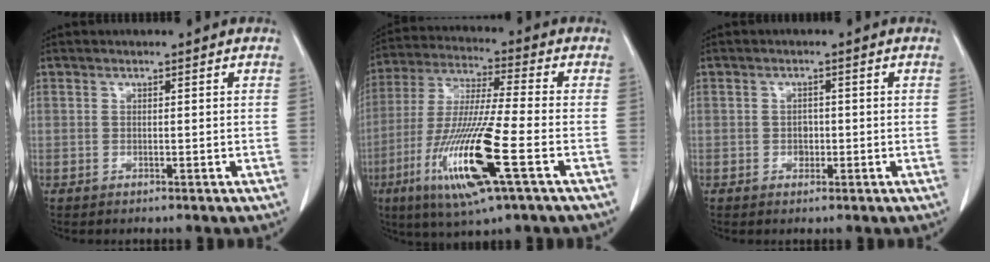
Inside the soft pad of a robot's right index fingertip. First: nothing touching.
{"total": 16.8, "force": [-6.2, 0.7, 15.6], "torque": [-0.323, -0.027, -0.115]}
{"total": 1.6, "force": [-0.3, 1.3, 0.9], "torque": [-0.012, 0.004, -0.003]}